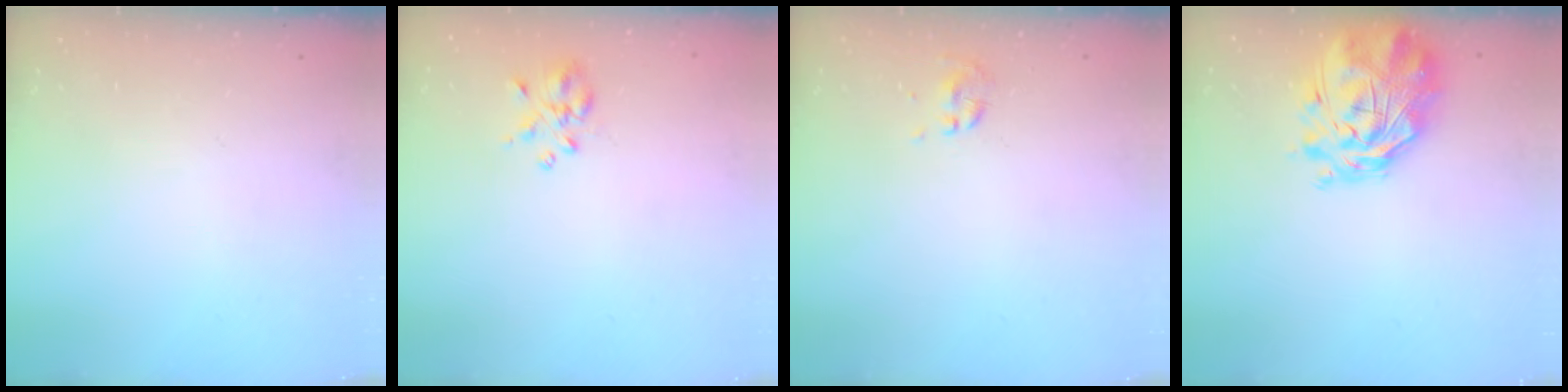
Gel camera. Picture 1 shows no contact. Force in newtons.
{"total": 3.5, "press": 3.3, "slide": 1.2}
{"total": 0.0}
{"total": 3.8, "press": 3.4, "slide": 1.8}